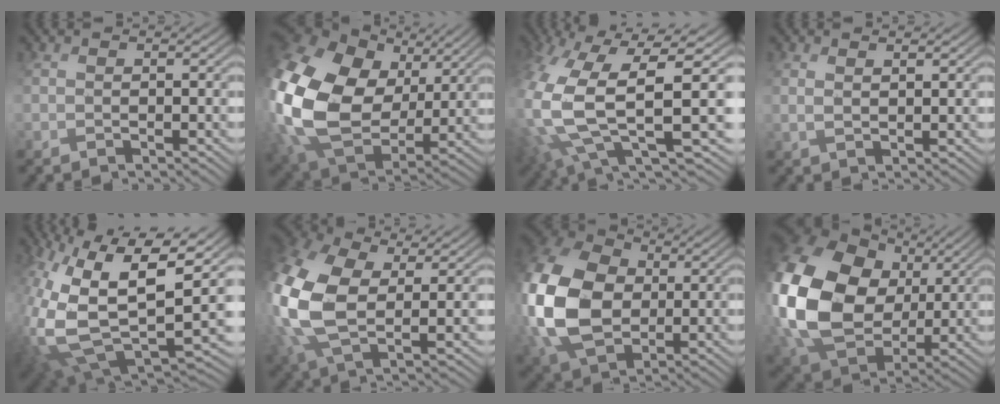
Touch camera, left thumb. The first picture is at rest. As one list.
[{"total": 21.9, "force": [4.0, 16.4, 14.0], "torque": [-0.387, -0.026, 0.116]}, {"total": 13.5, "force": [-1.3, 6.8, 11.6], "torque": [-0.309, -0.044, 0.011]}, {"total": 1.8, "force": [1.3, 0.5, 1.2], "torque": [-0.024, -0.001, 0.029]}, {"total": 17.5, "force": [-1.1, 10.5, 13.9], "torque": [-0.328, -0.067, 0.022]}, {"total": 16.3, "force": [1.3, 10.6, 12.4], "torque": [-0.352, -0.027, 0.037]}, {"total": 18.2, "force": [0.4, 13.4, 12.3], "torque": [-0.347, -0.020, 0.019]}, {"total": 21.9, "force": [3.7, 16.7, 13.7], "torque": [-0.394, -0.010, 0.096]}]